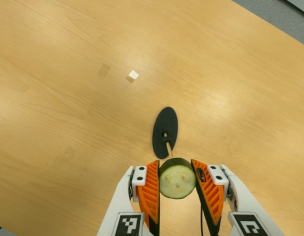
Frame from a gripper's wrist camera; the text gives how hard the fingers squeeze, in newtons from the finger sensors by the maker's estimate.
{"total": 12.4, "left": 10.9, "right": 13.9}